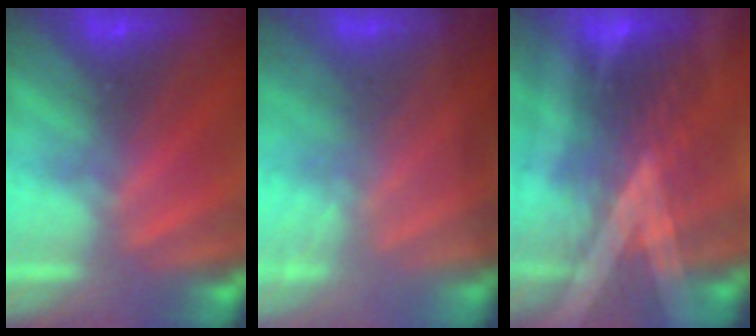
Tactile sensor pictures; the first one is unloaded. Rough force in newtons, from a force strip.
{"total": 1.3}
{"total": 3.1}